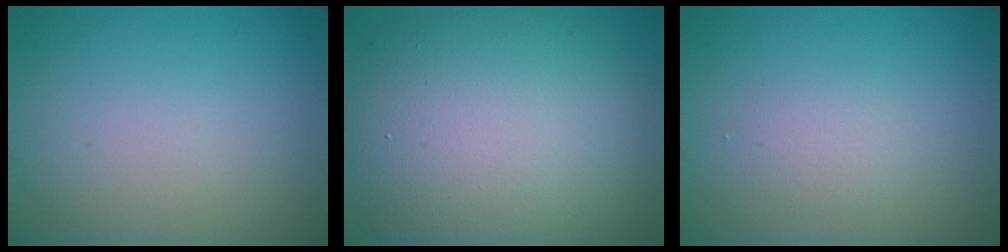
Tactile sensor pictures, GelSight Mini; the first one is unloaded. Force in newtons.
{"total": 12.4, "press": 12.4, "slide": 0.6}
{"total": 1.3, "press": 1.3, "slide": 0.0}